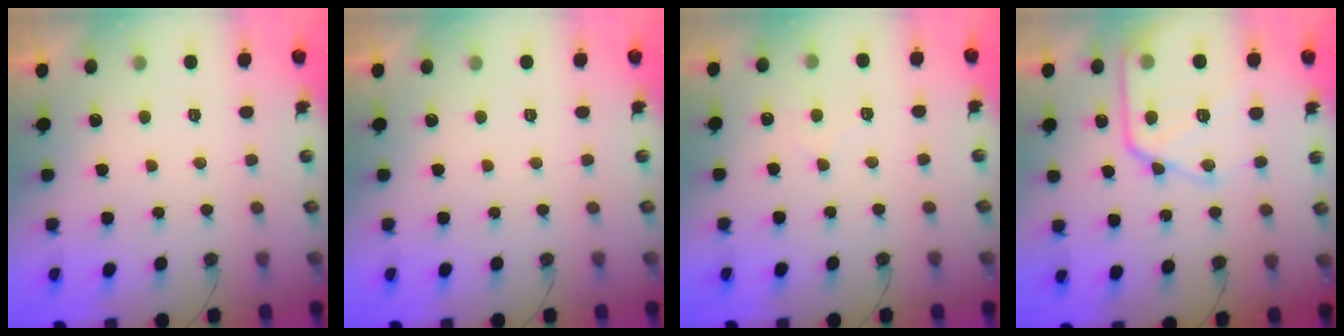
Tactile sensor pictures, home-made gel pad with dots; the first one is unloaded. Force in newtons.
{"total": 0.0}
{"total": 3.3, "press": 3.3, "slide": 0.5}
{"total": 16.3, "press": 16.3, "slide": 1.0}